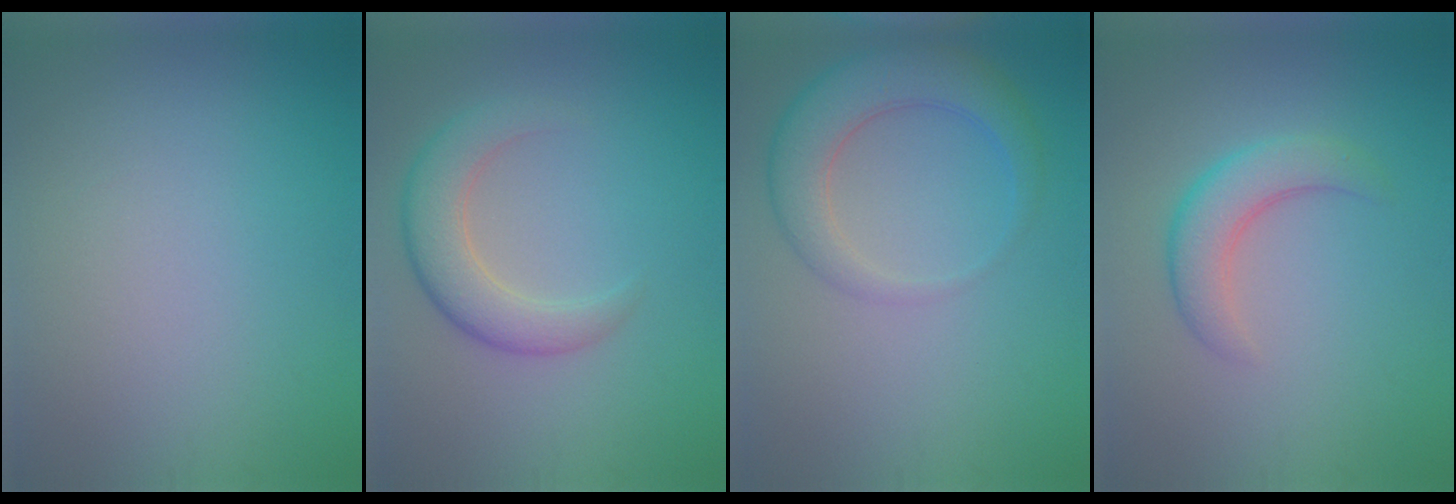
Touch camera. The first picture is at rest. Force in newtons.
{"total": 4.3, "press": 4.3, "slide": 0.1}
{"total": 4.9, "press": 4.9, "slide": 0.4}
{"total": 3.6, "press": 3.6, "slide": 0.2}